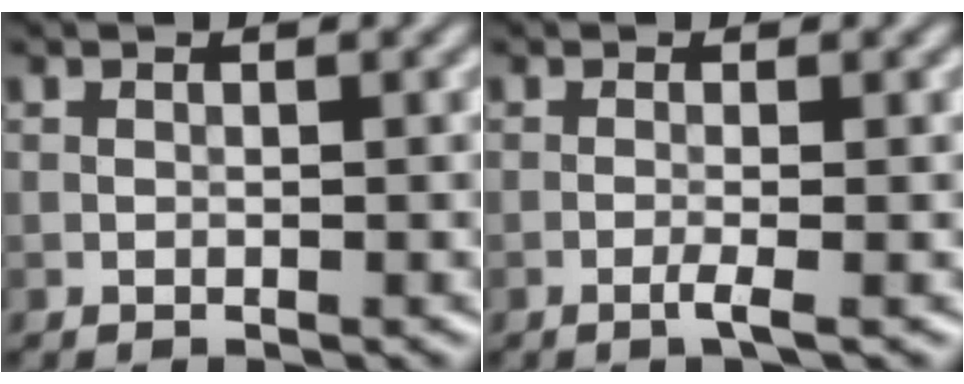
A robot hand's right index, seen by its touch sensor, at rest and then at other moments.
{"total": 1.5, "force": [-0.6, 0.2, 1.4], "torque": [-0.023, 0.000, -0.017]}